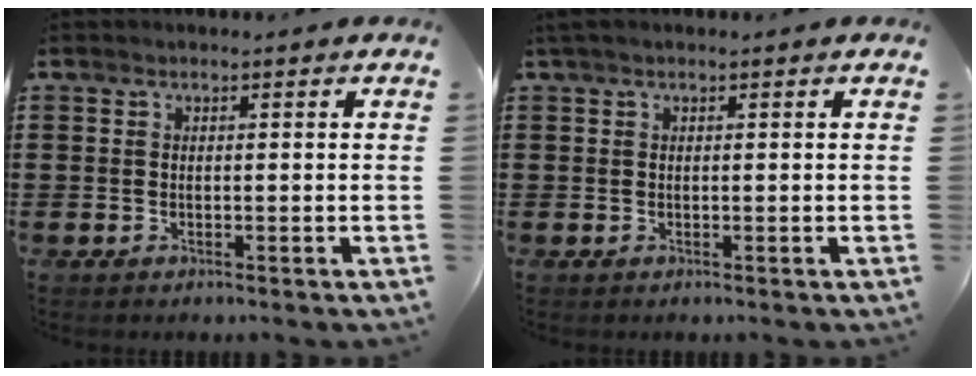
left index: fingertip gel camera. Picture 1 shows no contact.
{"total": 0.6, "force": [0.2, 0.1, 0.5], "torque": [-0.010, 0.001, 0.004]}